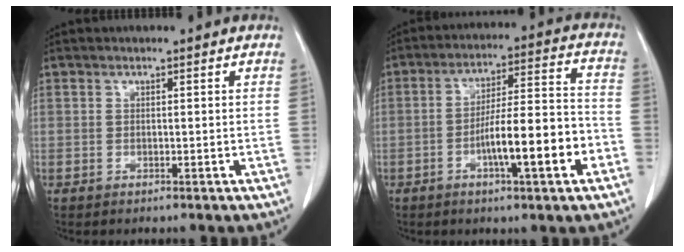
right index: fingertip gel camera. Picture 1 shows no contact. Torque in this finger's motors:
{"motor_torque": [1.65, -0.49, 0.93, 0.19]}